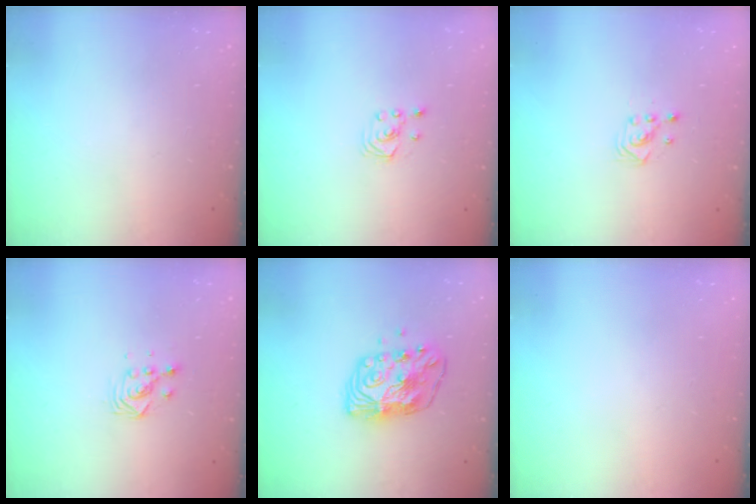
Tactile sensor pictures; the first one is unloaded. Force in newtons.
{"total": 1.8, "press": 1.8, "slide": 0.2}
{"total": 2.2, "press": 2.2, "slide": 0.2}
{"total": 3.3, "press": 3.3, "slide": 0.2}
{"total": 11.4, "press": 11.4, "slide": 0.8}
{"total": 0.0}